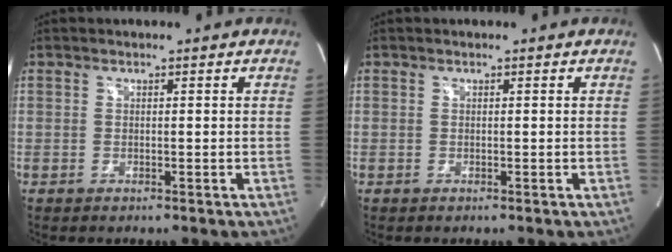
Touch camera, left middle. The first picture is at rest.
{"total": 0.0}